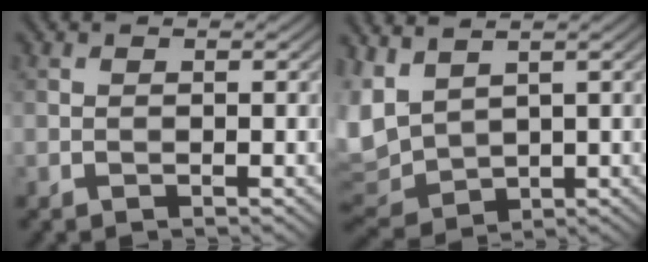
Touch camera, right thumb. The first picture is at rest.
{"total": 6.3, "force": [2.2, 3.7, 4.6], "torque": [-0.146, 0.000, 0.043]}